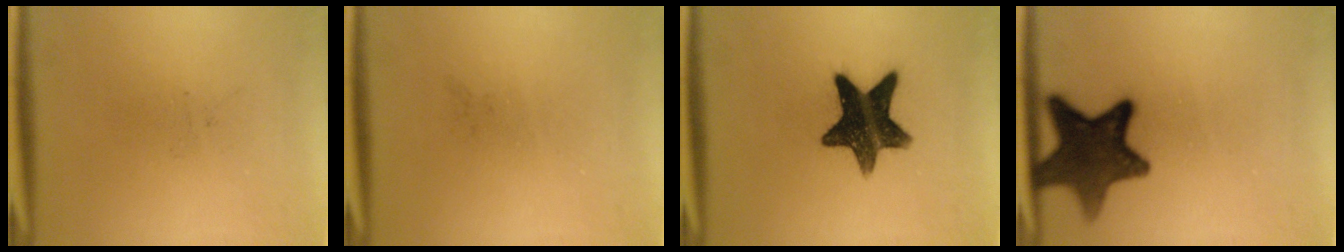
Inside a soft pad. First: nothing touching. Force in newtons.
{"total": 0.0}
{"total": 13.7}
{"total": 13.2}